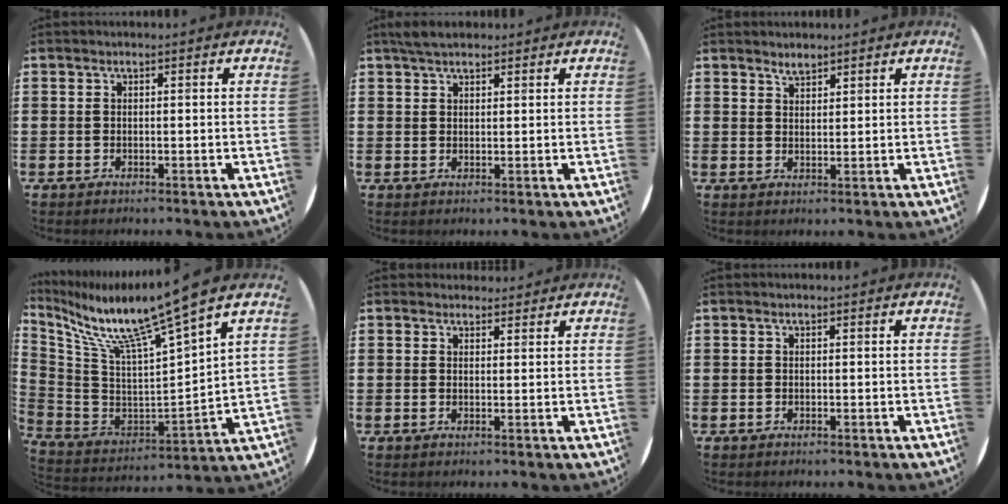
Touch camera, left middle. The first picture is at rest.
{"total": 2.7, "force": [2.3, 1.1, 0.9], "torque": [-0.015, 0.004, 0.043]}
{"total": 2.0, "force": [1.9, 0.6, 0.2], "torque": [-0.005, 0.003, 0.036]}
{"total": 12.4, "force": [9.9, 0.0, 7.5], "torque": [-0.171, -0.081, 0.161]}
{"total": 1.5, "force": [1.4, 0.4, -0.1], "torque": [0.001, 0.003, 0.027]}
{"total": 0.0}